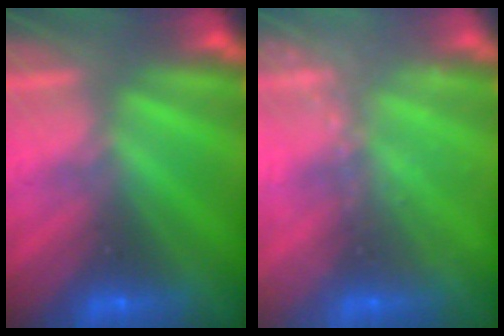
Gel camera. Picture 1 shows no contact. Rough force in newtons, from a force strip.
{"total": 2.0}